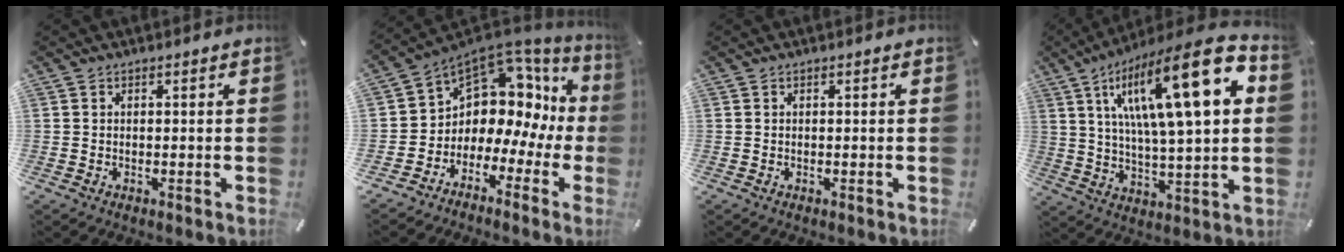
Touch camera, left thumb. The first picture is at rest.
{"total": 8.5, "force": [3.0, 7.4, 2.9], "torque": [-0.069, -0.046, 0.060]}
{"total": 0.0}
{"total": 24.3, "force": [9.6, 6.2, 21.5], "torque": [-0.364, -0.057, 0.141]}